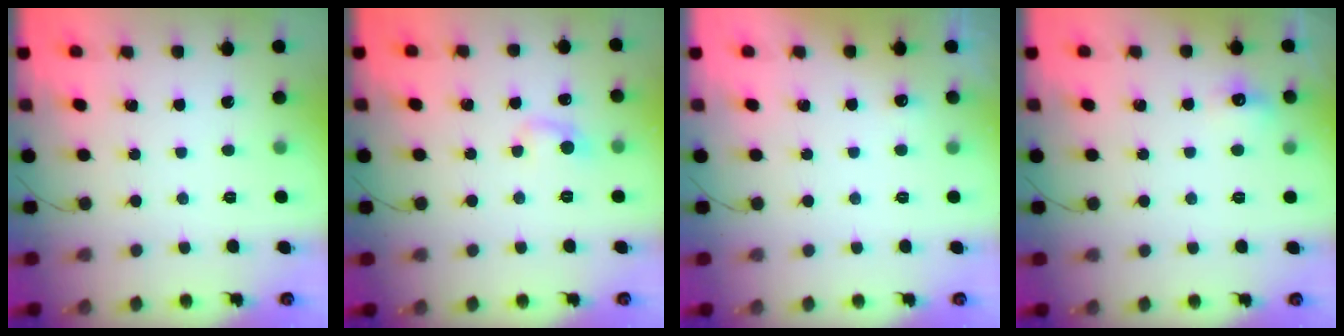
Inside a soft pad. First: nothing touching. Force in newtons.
{"total": 4.8, "press": 4.5, "slide": 1.5}
{"total": 6.4, "press": 2.5, "slide": 5.9}
{"total": 6.2, "press": 5.9, "slide": 1.8}